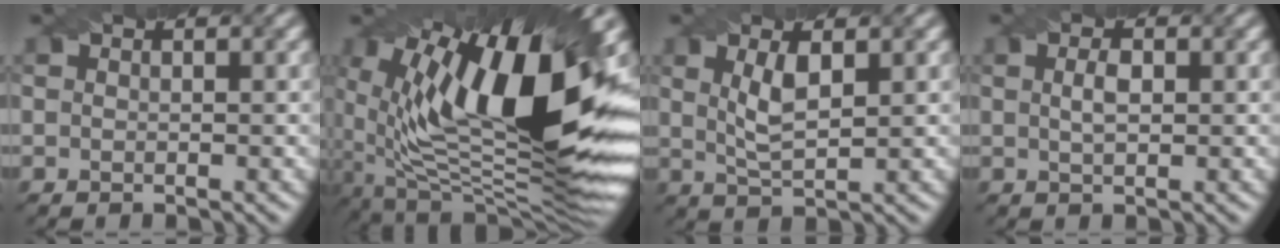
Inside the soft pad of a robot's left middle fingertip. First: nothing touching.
{"total": 16.4, "force": [3.4, 6.1, 14.8], "torque": [-0.249, -0.001, 0.051]}
{"total": 3.4, "force": [1.0, 1.2, 3.0], "torque": [-0.067, -0.002, 0.023]}
{"total": 1.7, "force": [0.3, 0.8, 1.5], "torque": [-0.033, 0.001, 0.007]}